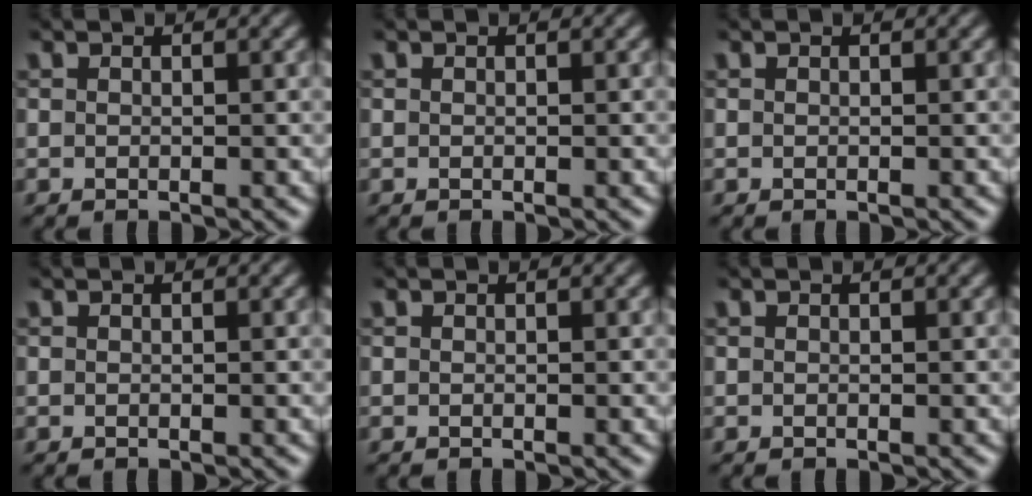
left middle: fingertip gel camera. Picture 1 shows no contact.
{"total": 0.0}
{"total": 0.0}
{"total": 0.0}
{"total": 0.0}
{"total": 0.0}